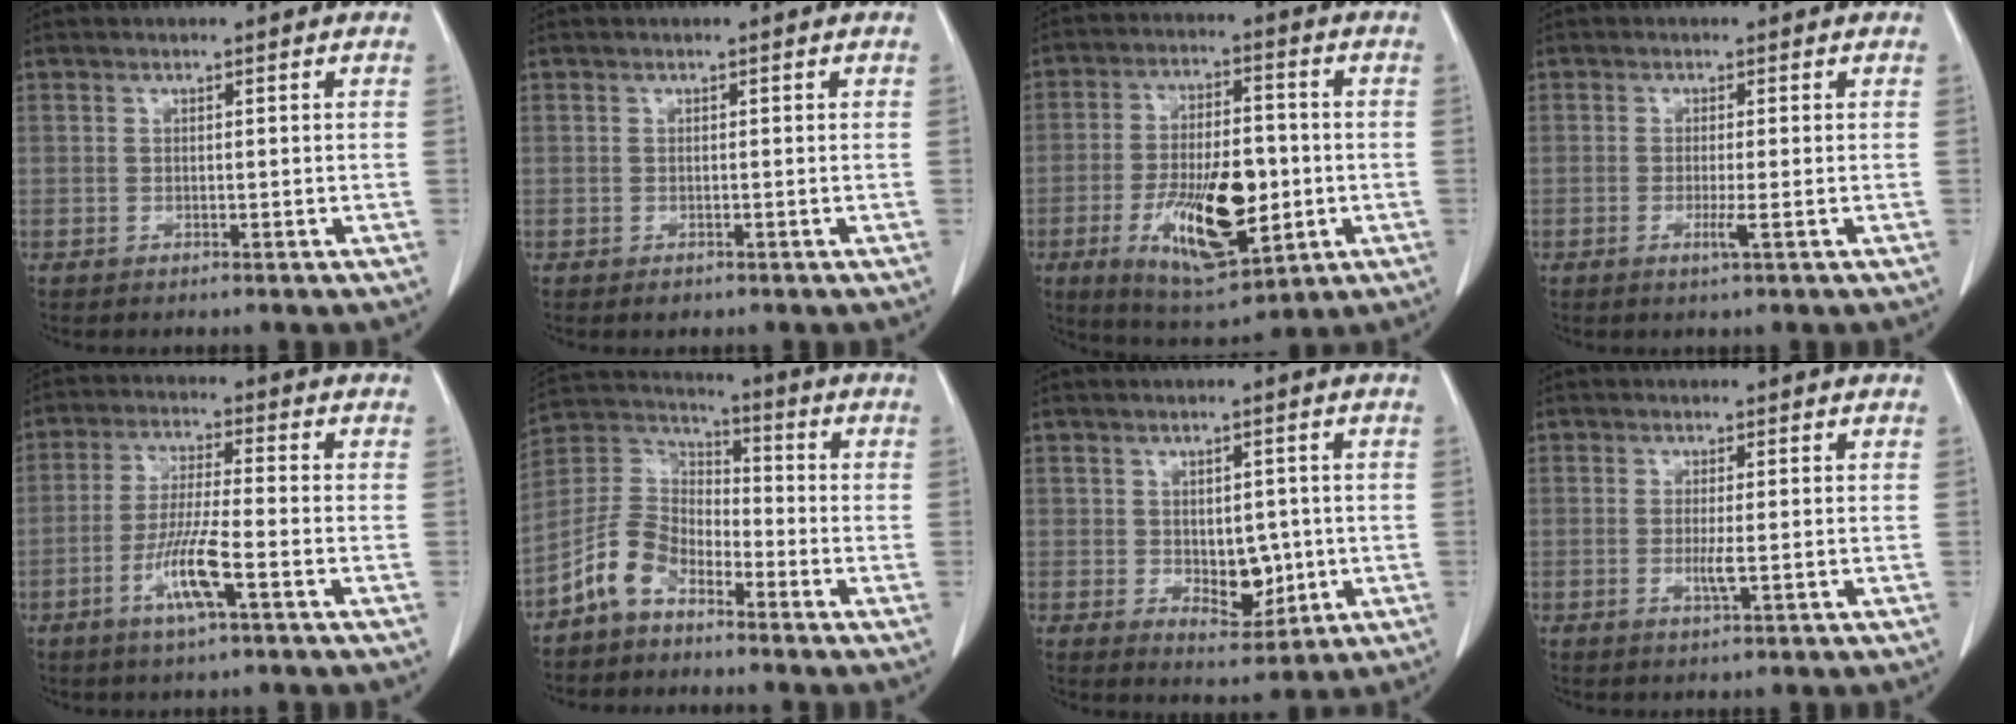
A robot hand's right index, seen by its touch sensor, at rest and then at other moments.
{"total": 0.8, "force": [-0.5, 0.6, 0.4], "torque": [-0.003, 0.002, -0.004]}
{"total": 15.2, "force": [-3.5, 5.5, 13.7], "torque": [-0.244, -0.006, -0.049]}
{"total": 2.0, "force": [-0.6, -0.2, 1.9], "torque": [-0.037, -0.005, -0.012]}
{"total": 8.1, "force": [-3.5, 0.2, 7.3], "torque": [-0.146, -0.009, -0.067]}
{"total": 8.4, "force": [-5.6, 4.7, 4.2], "torque": [-0.103, 0.024, -0.118]}
{"total": 6.0, "force": [-0.5, 3.6, 4.8], "torque": [-0.060, -0.003, 0.007]}
{"total": 2.2, "force": [-0.4, 0.1, 2.2], "torque": [-0.047, -0.005, -0.006]}